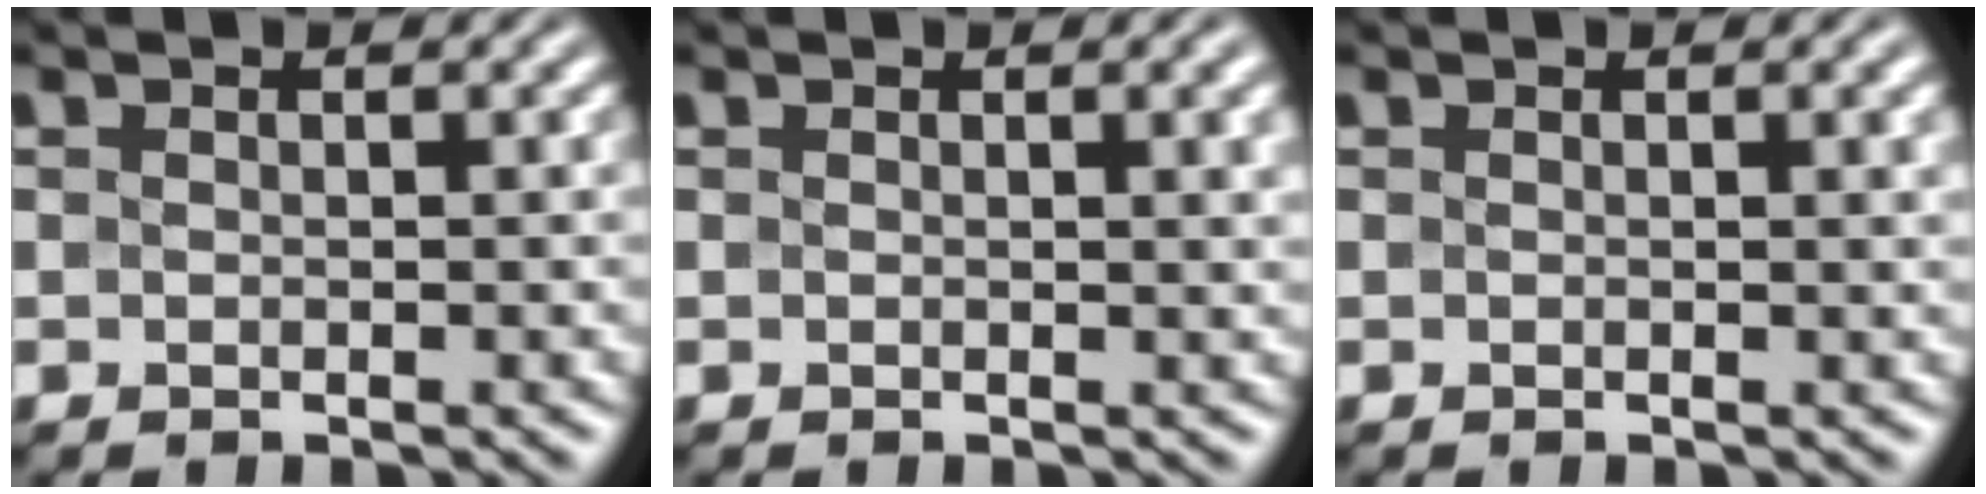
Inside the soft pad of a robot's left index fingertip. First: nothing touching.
{"total": 2.8, "force": [0.9, 0.9, 2.5], "torque": [-0.022, 0.006, 0.009]}
{"total": 2.0, "force": [0.7, 0.6, 1.8], "torque": [-0.015, 0.006, 0.007]}